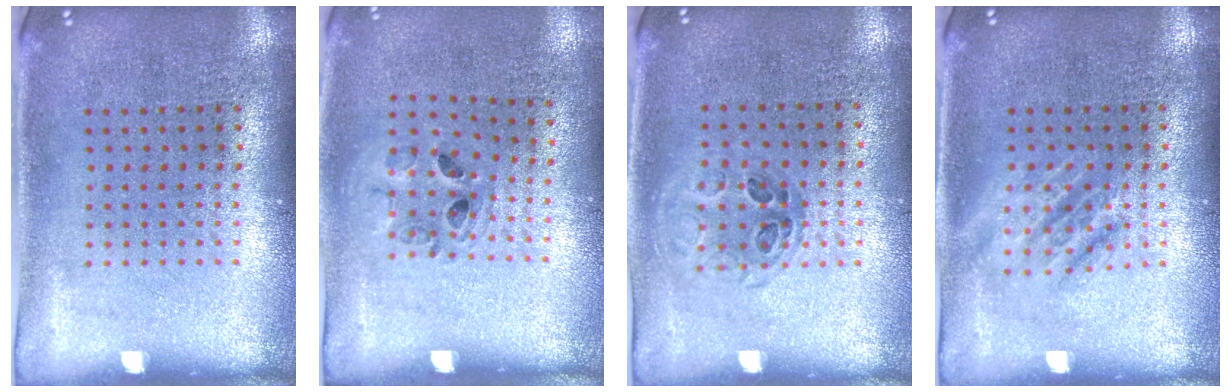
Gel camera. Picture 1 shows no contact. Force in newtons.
{"total": 0.9, "press": 0.8, "slide": 0.3}
{"total": 1.0, "press": 0.8, "slide": 0.6}
{"total": 1.1, "press": 1.1, "slide": 0.2}